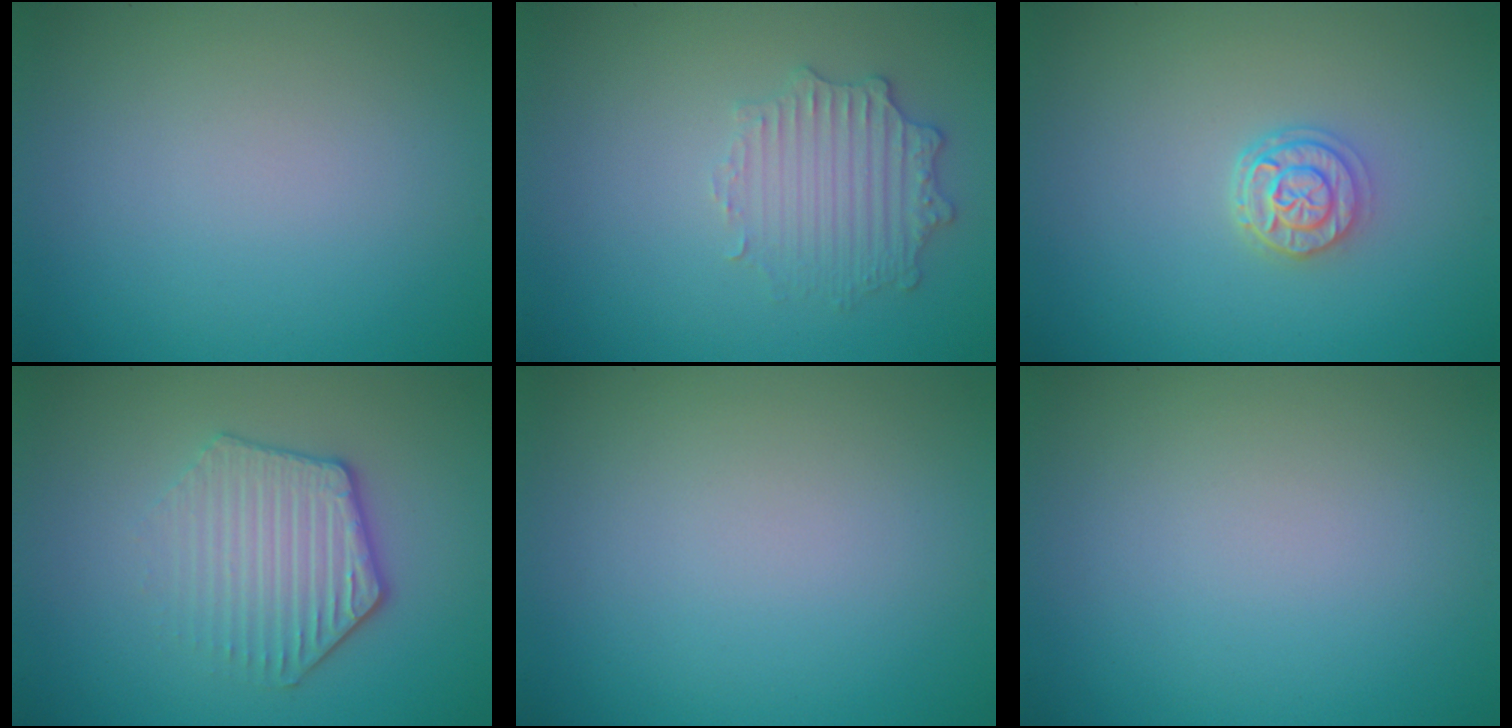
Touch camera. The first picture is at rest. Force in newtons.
{"total": 2.6, "press": 2.5, "slide": 0.7}
{"total": 2.6, "press": 2.2, "slide": 1.5}
{"total": 4.1, "press": 3.4, "slide": 2.3}
{"total": 0.0}
{"total": 0.0}